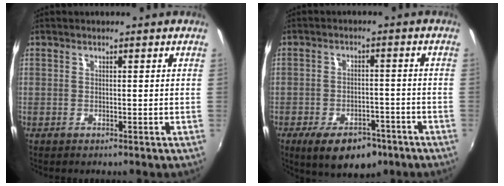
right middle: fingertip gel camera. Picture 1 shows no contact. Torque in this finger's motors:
{"motor_torque": [1.32, -0.82, 0.54, 0.17]}